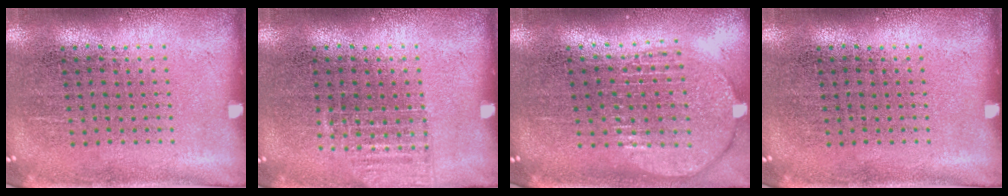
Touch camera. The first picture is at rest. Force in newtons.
{"total": 0.9, "press": 0.8, "slide": 0.3}
{"total": 1.9, "press": 1.6, "slide": 1.0}
{"total": 0.0}